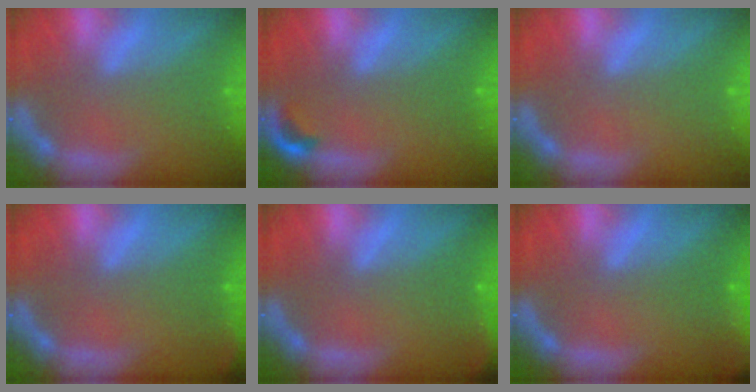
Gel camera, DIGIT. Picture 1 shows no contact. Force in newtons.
{"total": 1.4}
{"total": 0.0}
{"total": 2.4}
{"total": 4.0}
{"total": 8.5}